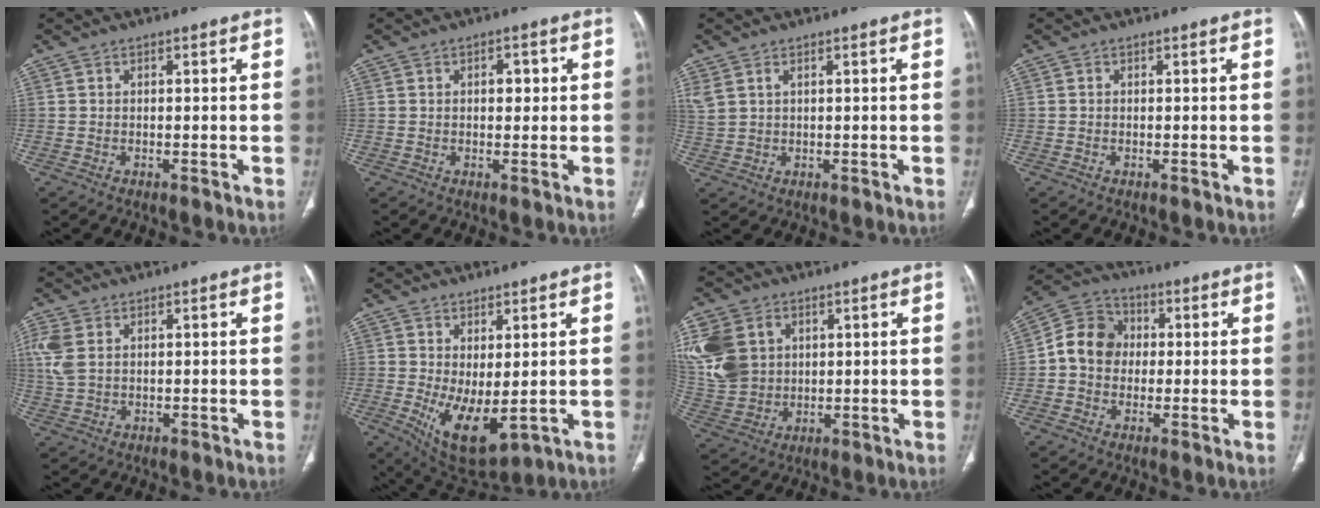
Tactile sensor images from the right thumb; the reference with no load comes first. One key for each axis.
{"total": 2.7, "fx": 0.5, "fy": 1.7, "fz": 2.1, "tx": -0.018, "ty": 0.002, "tz": 0.006}
{"total": 4.2, "fx": 1.9, "fy": 2.5, "fz": 2.8, "tx": -0.074, "ty": 0.008, "tz": 0.052}
{"total": 0.0}
{"total": 5.9, "fx": 1.8, "fy": 3.8, "fz": 4.2, "tx": -0.120, "ty": 0.006, "tz": 0.043}
{"total": 10.1, "fx": -1.1, "fy": 4.7, "fz": 8.9, "tx": -0.144, "ty": -0.019, "tz": 0.007}
{"total": 15.7, "fx": 4.5, "fy": 12.5, "fz": 8.5, "tx": -0.189, "ty": 0.000, "tz": 0.102}
{"total": 9.6, "fx": 0.2, "fy": 8.3, "fz": 4.8, "tx": -0.071, "ty": 0.027, "tz": -0.010}